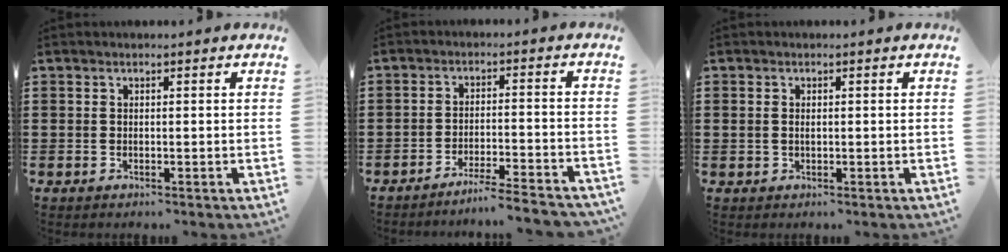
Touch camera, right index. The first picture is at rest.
{"total": 4.5, "force": [-4.3, -0.6, 1.2], "torque": [-0.022, -0.010, -0.086]}
{"total": 0.7, "force": [0.1, 0.4, 0.6], "torque": [-0.012, 0.003, 0.002]}